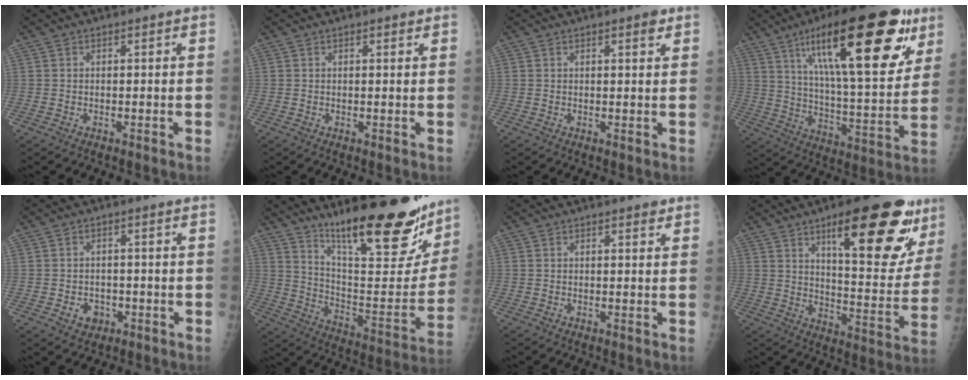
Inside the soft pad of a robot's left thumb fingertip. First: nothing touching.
{"total": 0.9, "force": [0.6, 0.3, 0.6], "torque": [-0.008, -0.002, 0.008]}
{"total": 2.0, "force": [1.2, 0.5, 1.5], "torque": [-0.017, -0.005, 0.014]}
{"total": 29.0, "force": [14.4, 8.9, 23.5], "torque": [-0.335, -0.035, 0.232]}
{"total": 3.5, "force": [-1.3, 2.9, 1.5], "torque": [-0.009, 0.006, -0.012]}
{"total": 27.1, "force": [19.3, 6.8, 17.7], "torque": [-0.225, -0.105, 0.297]}
{"total": 1.4, "force": [0.9, 0.5, 1.0], "torque": [-0.009, -0.004, 0.011]}
{"total": 23.3, "force": [12.7, 7.2, 18.2], "torque": [-0.212, -0.054, 0.186]}